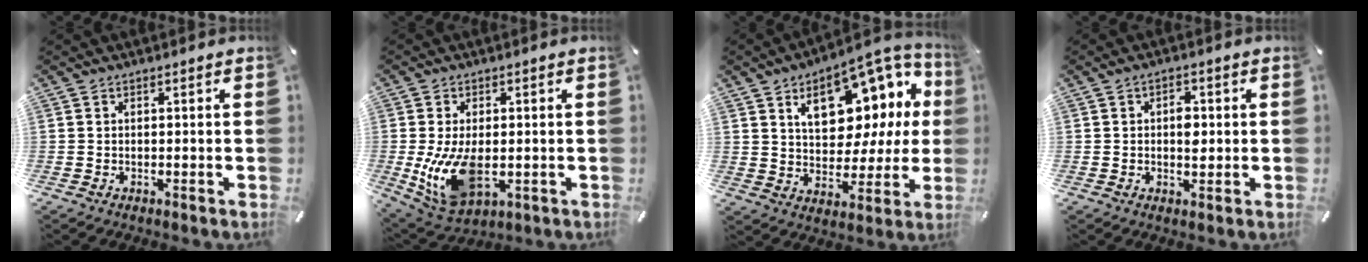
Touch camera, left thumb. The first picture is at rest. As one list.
[{"total": 12.7, "force": [-1.1, 7.7, 10.0], "torque": [-0.213, -0.018, -0.016]}, {"total": 16.3, "force": [8.5, 9.9, 9.7], "torque": [-0.137, -0.056, 0.147]}, {"total": 3.9, "force": [0.3, 2.4, 3.1], "torque": [-0.037, -0.003, -0.001]}]